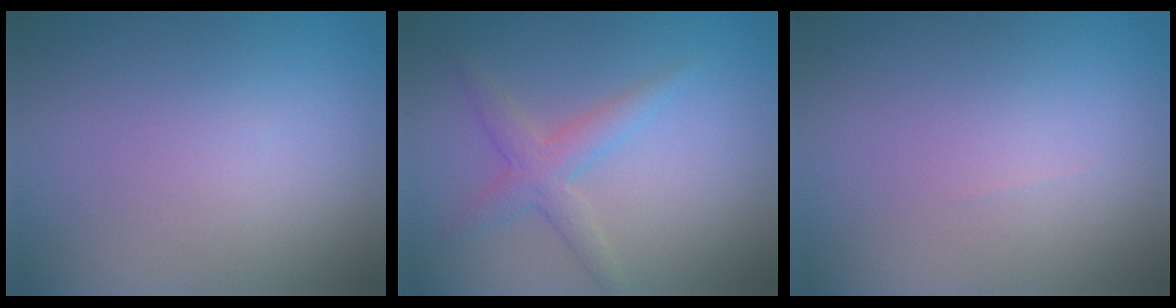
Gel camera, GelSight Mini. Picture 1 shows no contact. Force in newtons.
{"total": 2.7, "press": 2.7, "slide": 0.1}
{"total": 0.0}